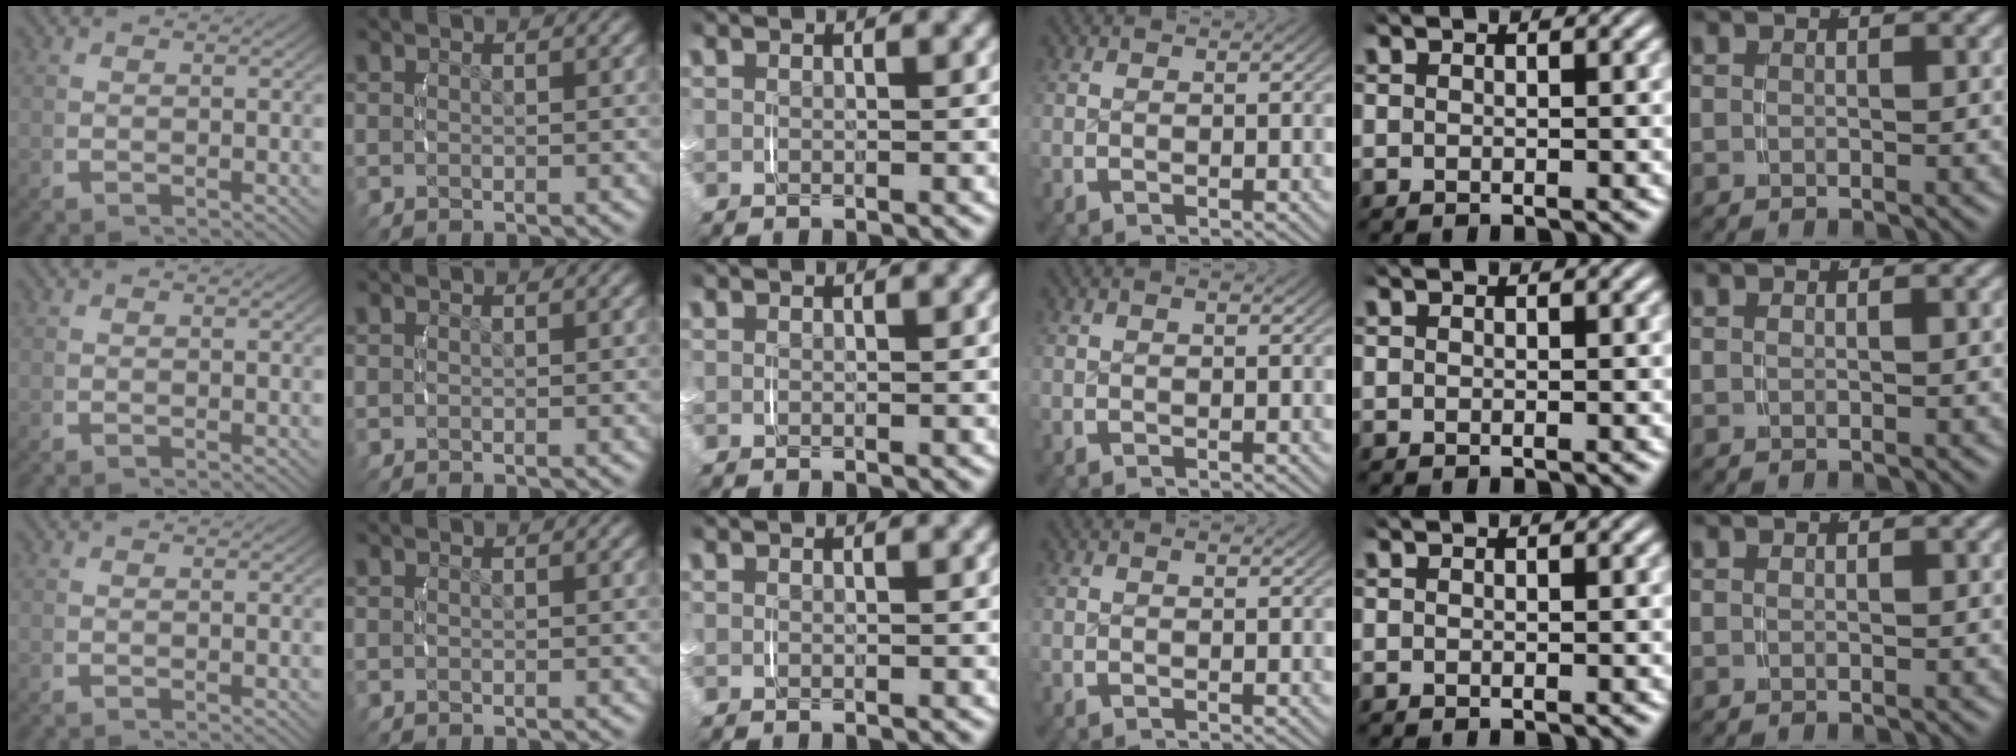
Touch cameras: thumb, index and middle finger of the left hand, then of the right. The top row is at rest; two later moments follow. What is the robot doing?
{"motion": "lift_and_place", "object": "small bumper sticker"}